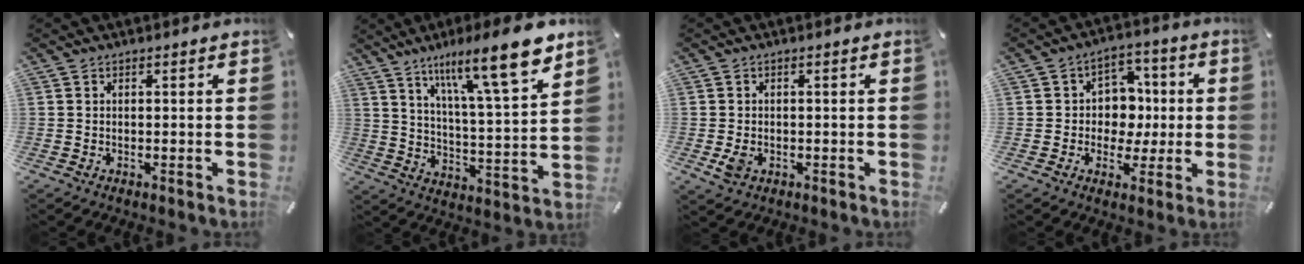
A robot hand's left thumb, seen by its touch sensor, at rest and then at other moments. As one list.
[{"total": 17.0, "force": [11.8, 3.1, 11.8], "torque": [-0.191, -0.067, 0.185]}, {"total": 3.0, "force": [-0.7, 2.0, 2.1], "torque": [-0.048, -0.002, -0.014]}, {"total": 8.6, "force": [-0.4, 8.1, 2.7], "torque": [-0.038, 0.010, -0.004]}]